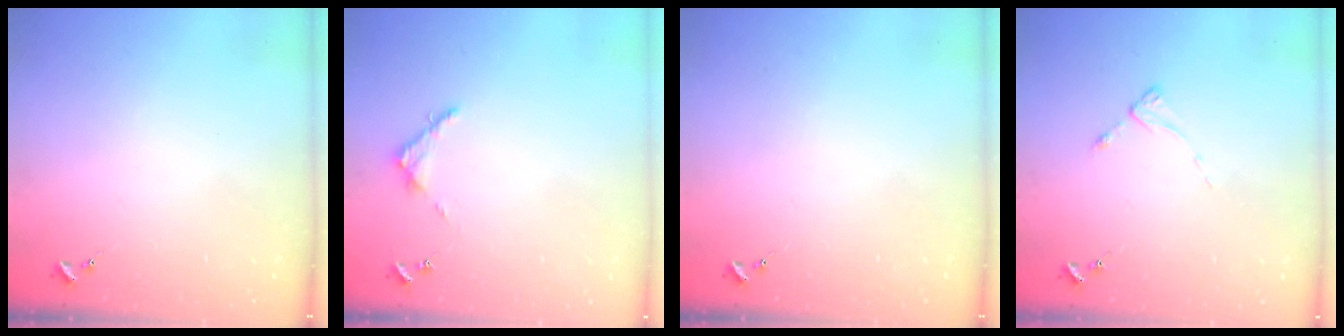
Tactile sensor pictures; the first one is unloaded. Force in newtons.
{"total": 3.6, "press": 3.6, "slide": 0.3}
{"total": 0.0}
{"total": 2.5, "press": 2.5, "slide": 0.3}